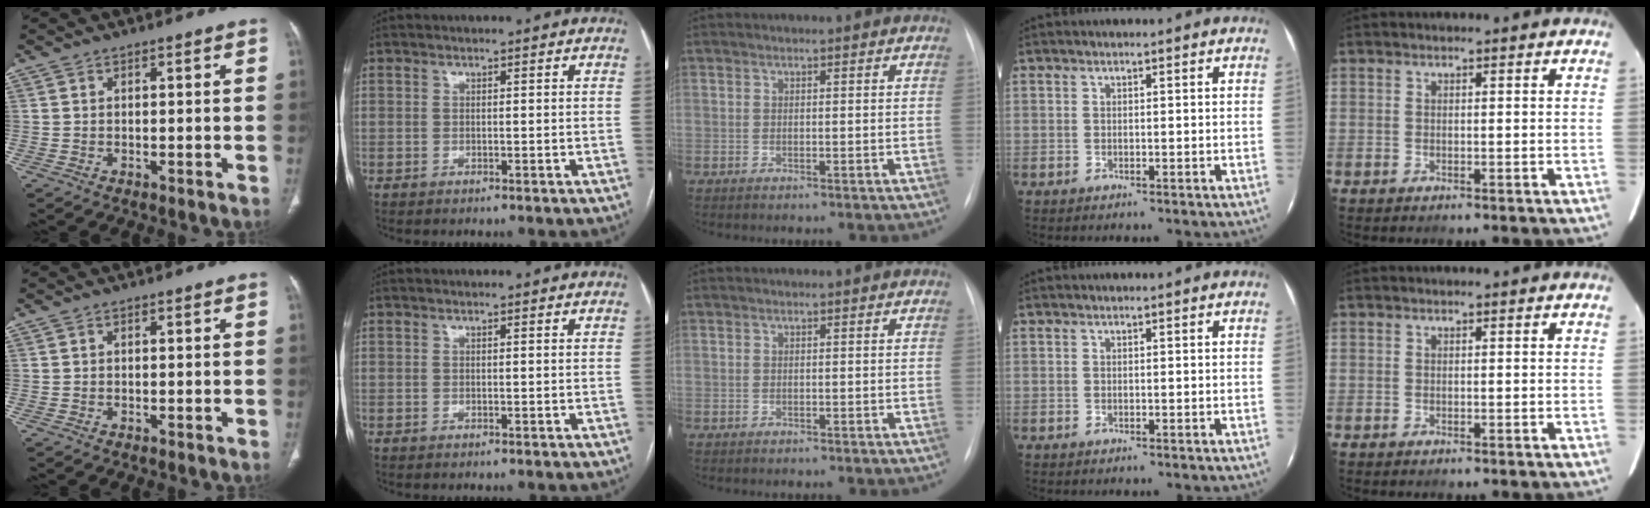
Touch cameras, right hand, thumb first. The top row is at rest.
{}